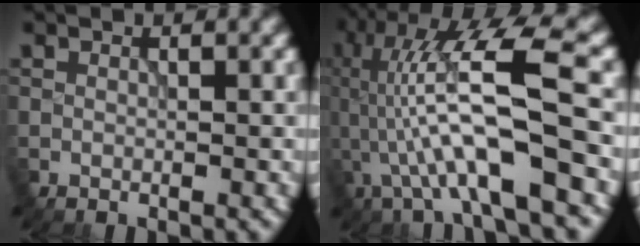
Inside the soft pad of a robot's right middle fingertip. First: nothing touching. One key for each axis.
{"total": 10.8, "fx": -1.4, "fy": 2.2, "fz": 10.4, "tx": -0.197, "ty": 0.025, "tz": -0.029}